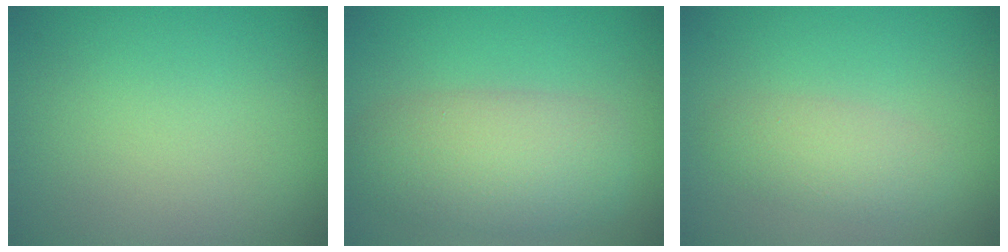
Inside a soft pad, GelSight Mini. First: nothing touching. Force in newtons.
{"total": 5.1, "press": 5.1, "slide": 0.6}
{"total": 2.5, "press": 2.5, "slide": 0.1}